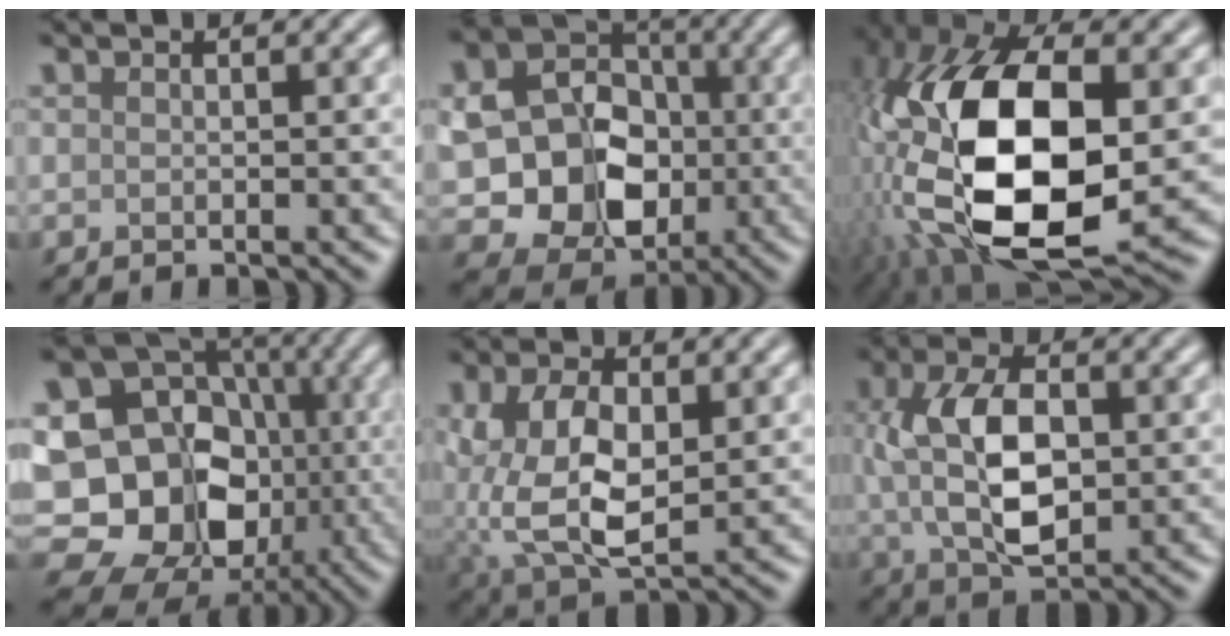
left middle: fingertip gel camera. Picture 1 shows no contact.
{"total": 13.6, "force": [-1.3, 11.4, 7.3], "torque": [-0.115, -0.021, -0.030]}
{"total": 17.3, "force": [-0.9, 9.1, 14.6], "torque": [-0.309, -0.008, -0.015]}
{"total": 18.9, "force": [-2.6, 16.3, 9.2], "torque": [-0.161, 0.010, -0.059]}
{"total": 7.9, "force": [0.1, 4.8, 6.3], "torque": [-0.142, -0.007, 0.009]}
{"total": 8.4, "force": [0.6, 5.0, 6.8], "torque": [-0.146, 0.006, 0.014]}